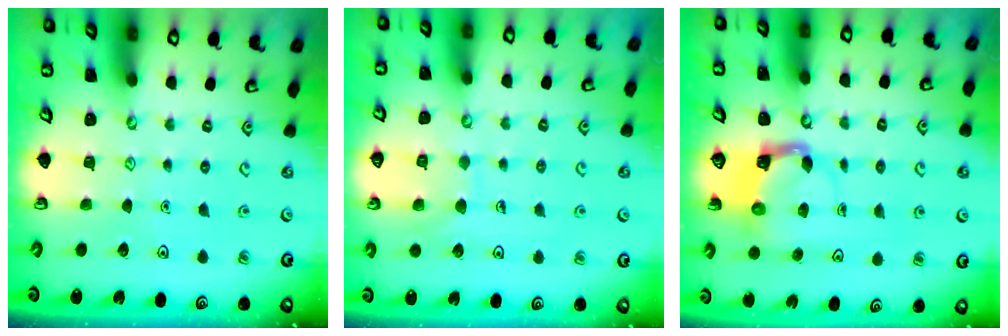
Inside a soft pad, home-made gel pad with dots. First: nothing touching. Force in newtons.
{"total": 6.7, "press": 6.7, "slide": 0.4}
{"total": 3.9, "press": 3.8, "slide": 0.7}